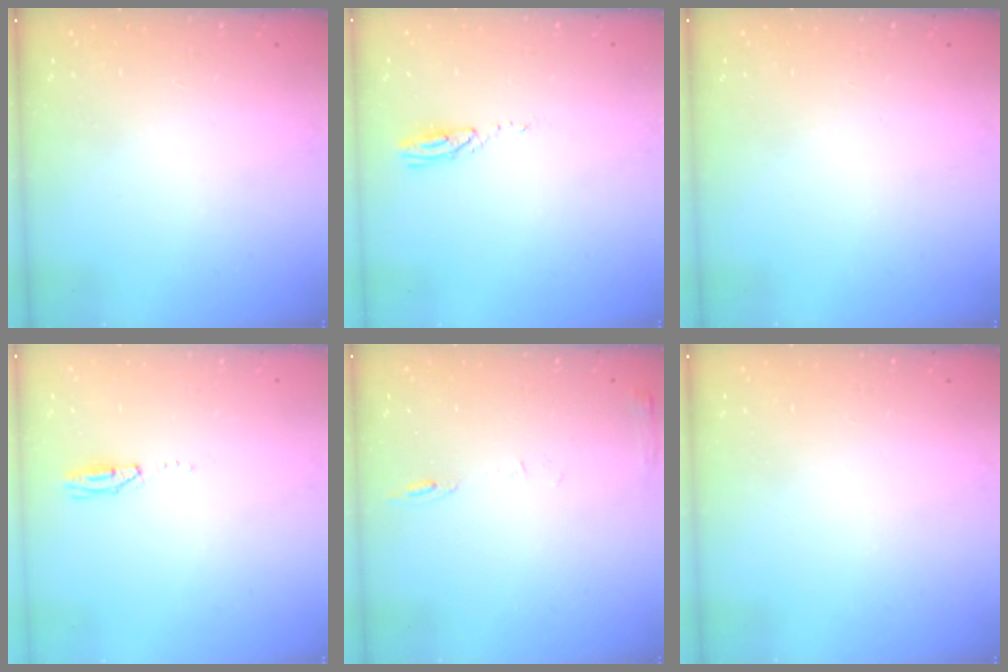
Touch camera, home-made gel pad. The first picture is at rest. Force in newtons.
{"total": 3.5, "press": 3.5, "slide": 0.3}
{"total": 0.0}
{"total": 3.5, "press": 2.9, "slide": 2.0}
{"total": 6.0, "press": 6.0, "slide": 0.6}
{"total": 0.0}